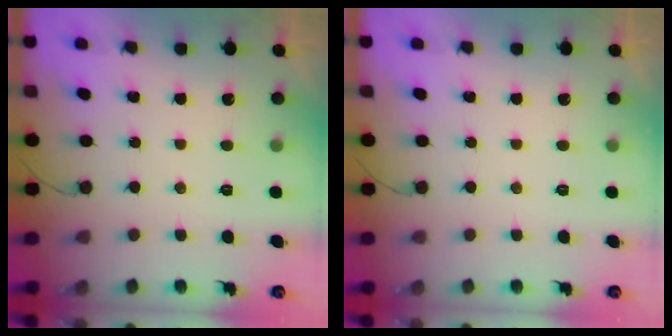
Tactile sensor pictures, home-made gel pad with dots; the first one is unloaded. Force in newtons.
{"total": 0.0}